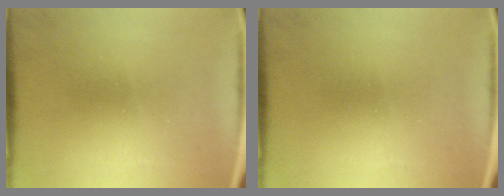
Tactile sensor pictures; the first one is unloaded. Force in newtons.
{"total": 0.0}